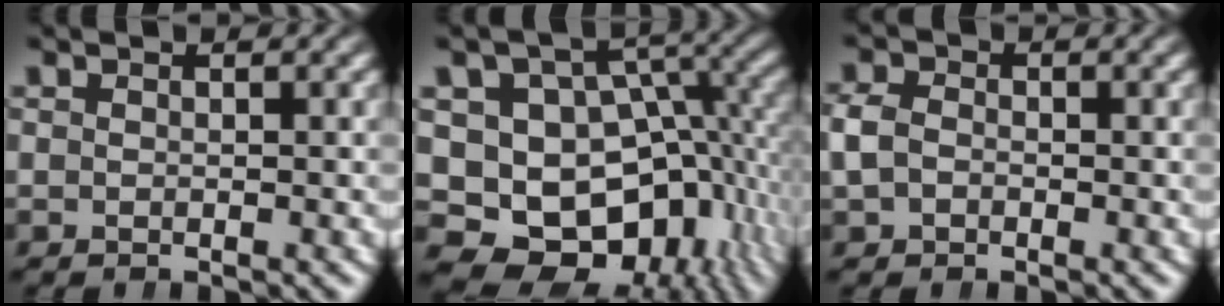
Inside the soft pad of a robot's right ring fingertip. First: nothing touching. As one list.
[{"total": 23.0, "force": [-5.4, 18.8, 12.1], "torque": [-0.264, -0.110, -0.065]}, {"total": 2.4, "force": [-0.1, 2.1, 1.2], "torque": [-0.033, -0.005, 0.003]}]